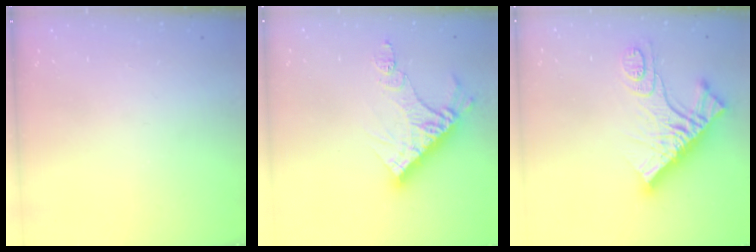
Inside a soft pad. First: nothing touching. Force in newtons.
{"total": 12.6, "press": 12.6, "slide": 1.1}
{"total": 16.3, "press": 16.3, "slide": 1.4}